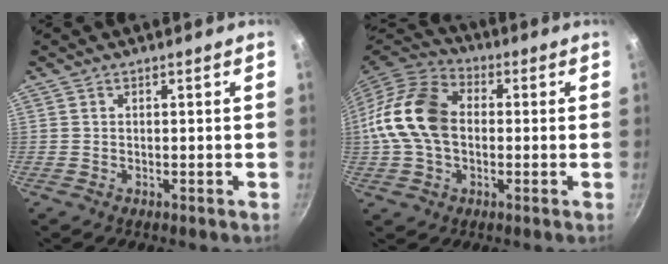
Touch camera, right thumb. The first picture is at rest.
{"total": 16.1, "force": [0.1, 11.4, 11.4], "torque": [-0.199, 0.032, -0.014]}